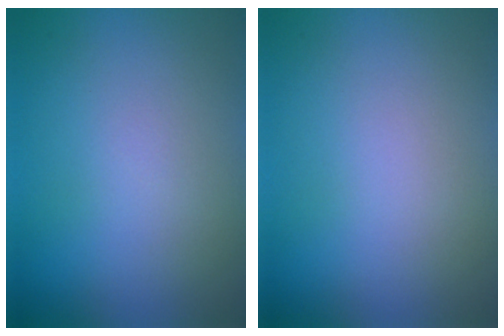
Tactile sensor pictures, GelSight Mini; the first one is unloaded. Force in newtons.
{"total": 0.0}